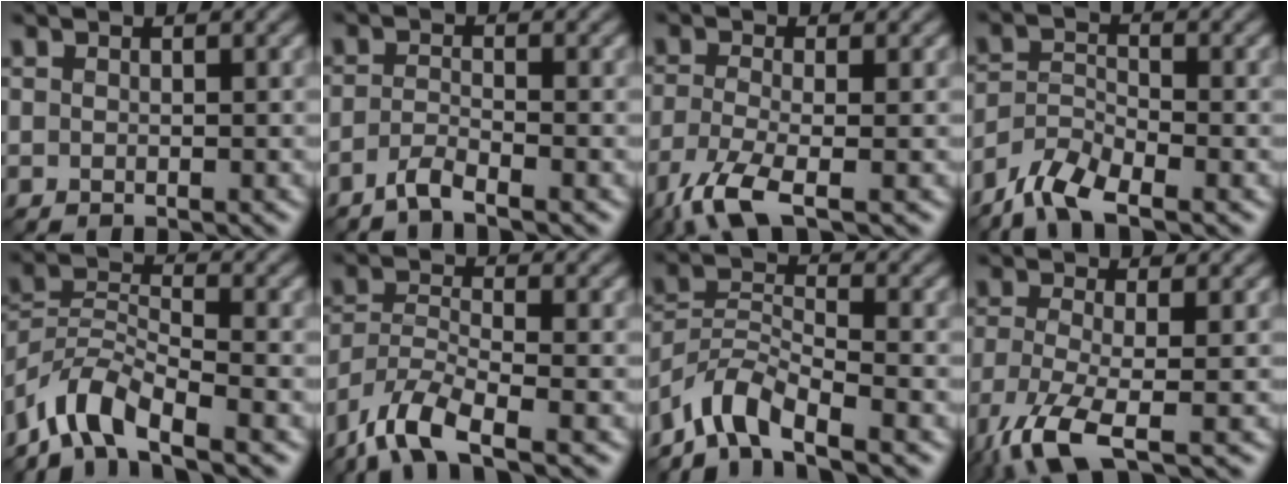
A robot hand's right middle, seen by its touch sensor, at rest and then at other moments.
{"total": 1.8, "force": [-1.5, 0.2, 1.1], "torque": [-0.023, 0.003, -0.040]}
{"total": 5.1, "force": [-3.1, 1.4, 3.8], "torque": [-0.085, -0.009, -0.072]}
{"total": 4.6, "force": [-3.7, 1.4, 2.3], "torque": [-0.047, -0.002, -0.080]}
{"total": 5.8, "force": [-4.4, 1.9, 3.1], "torque": [-0.058, 0.005, -0.096]}
{"total": 6.2, "force": [-4.5, 1.8, 3.9], "torque": [-0.078, -0.002, -0.096]}
{"total": 5.0, "force": [-3.9, 1.6, 2.6], "torque": [-0.046, 0.005, -0.086]}
{"total": 5.9, "force": [-3.4, 1.5, 4.6], "torque": [-0.106, -0.012, -0.077]}